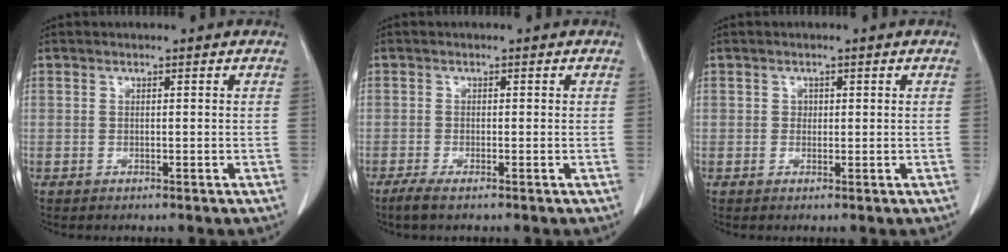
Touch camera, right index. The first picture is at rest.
{"total": 1.9, "force": [-1.3, 0.2, 1.4], "torque": [-0.032, -0.005, -0.027]}
{"total": 0.9, "force": [0.2, 0.8, 0.3], "torque": [-0.003, 0.001, 0.003]}